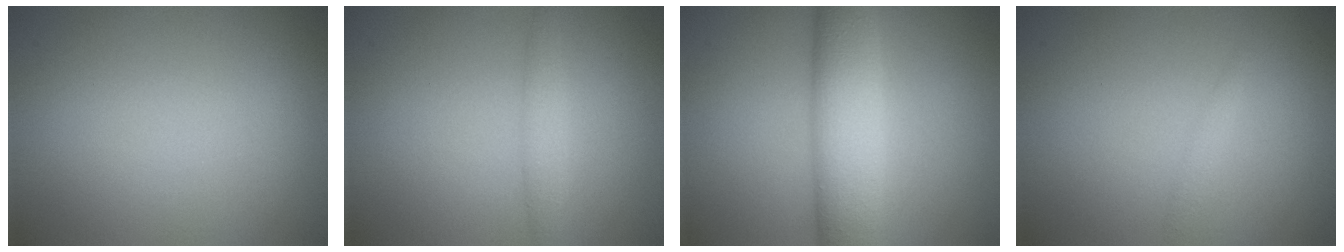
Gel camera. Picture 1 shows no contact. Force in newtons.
{"total": 1.7, "press": 1.6, "slide": 0.2}
{"total": 7.6, "press": 7.6, "slide": 0.2}
{"total": 0.7, "press": 0.7, "slide": 0.1}